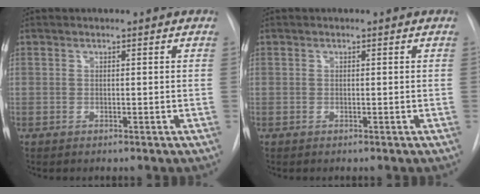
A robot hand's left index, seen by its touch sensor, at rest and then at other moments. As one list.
[{"total": 0.0}]